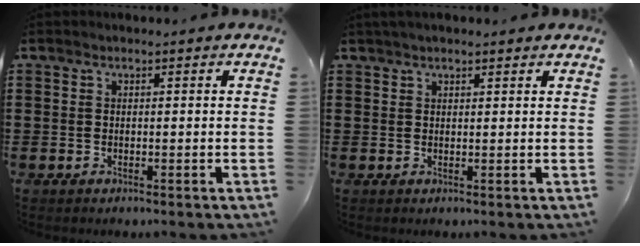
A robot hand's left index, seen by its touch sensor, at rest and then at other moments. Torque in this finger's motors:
{"motor_torque": [0.38, -0.66, 0.03, -0.03]}